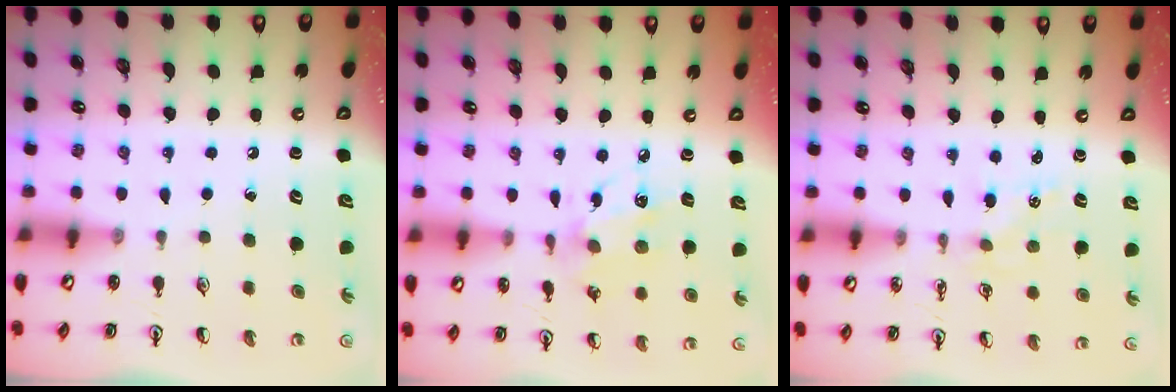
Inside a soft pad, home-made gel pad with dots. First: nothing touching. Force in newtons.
{"total": 6.3, "press": 6.3, "slide": 0.7}
{"total": 0.8, "press": 0.8, "slide": 0.1}